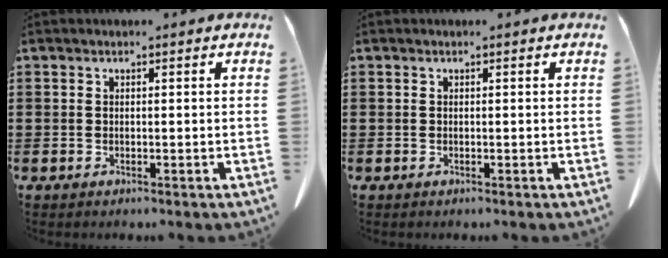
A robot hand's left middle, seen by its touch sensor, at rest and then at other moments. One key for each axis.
{"total": 0.0}